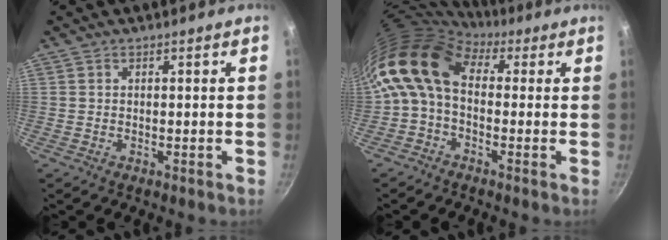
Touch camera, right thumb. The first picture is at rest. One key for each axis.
{"total": 11.9, "fx": 1.3, "fy": 8.1, "fz": 8.6, "tx": -0.154, "ty": 0.027, "tz": 0.000}